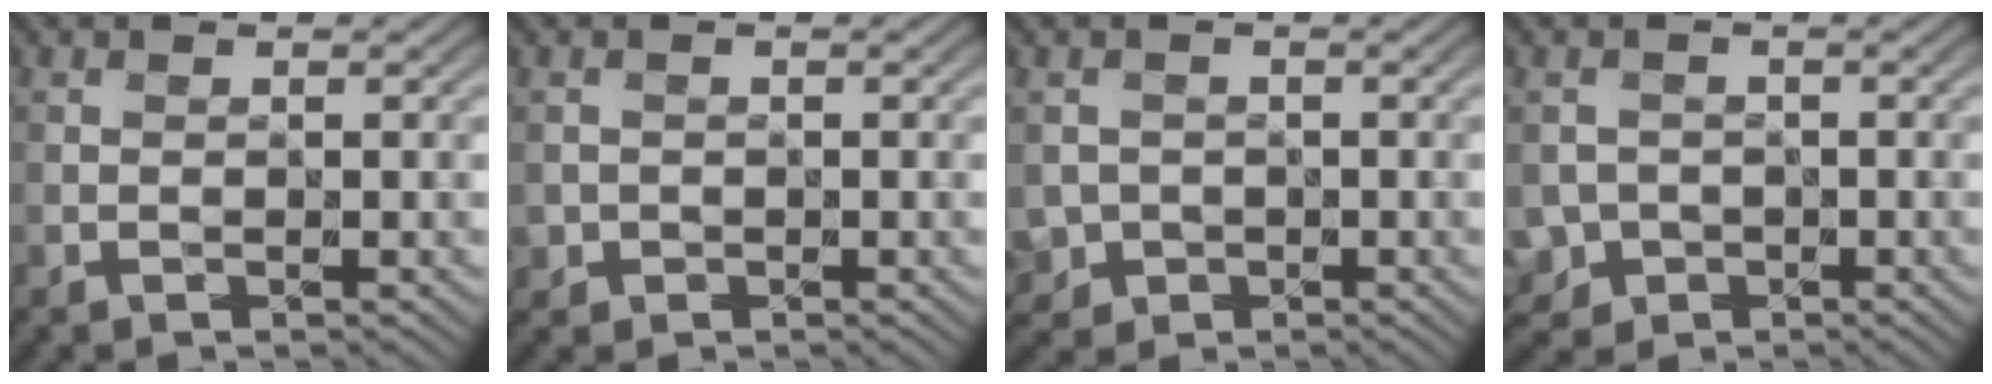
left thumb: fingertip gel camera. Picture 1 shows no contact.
{"total": 1.1, "force": [-0.3, 0.9, -0.5], "torque": [0.008, -0.007, -0.005]}
{"total": 2.3, "force": [-1.0, 2.1, -0.1], "torque": [-0.004, -0.009, -0.020]}
{"total": 2.8, "force": [-1.5, 2.4, 0.1], "torque": [-0.003, -0.004, -0.029]}